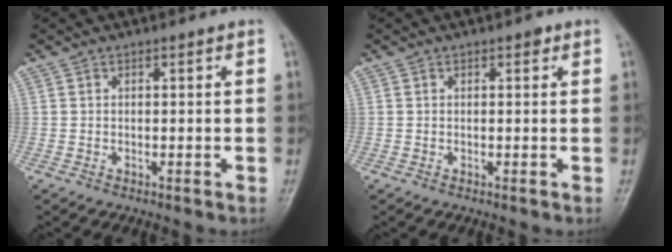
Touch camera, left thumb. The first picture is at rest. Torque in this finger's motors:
{"motor_torque": [0.80, -0.06, 0.41, 0.13, 0.02]}